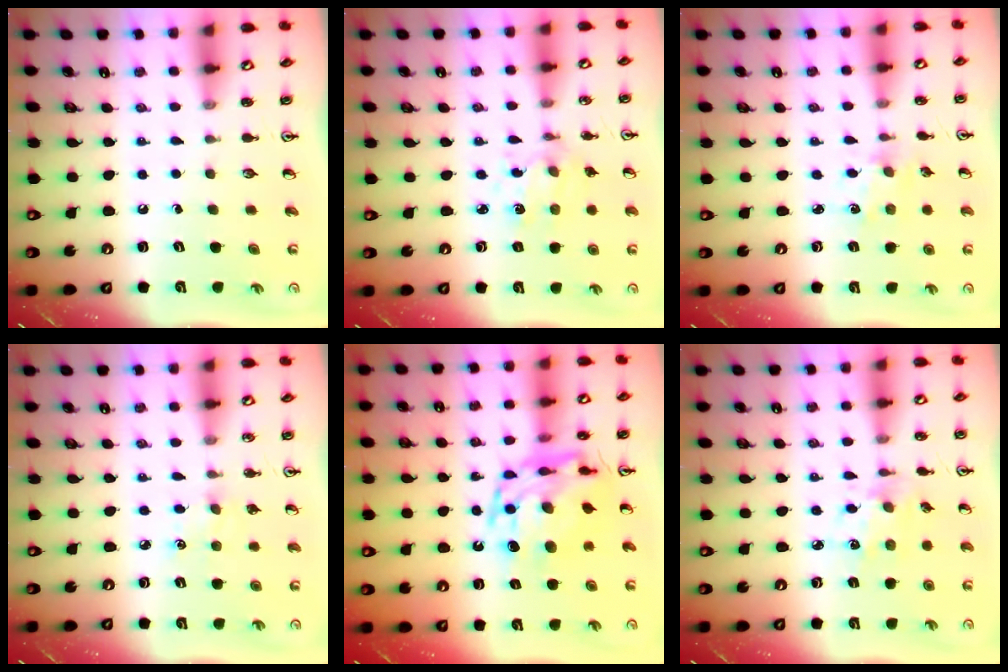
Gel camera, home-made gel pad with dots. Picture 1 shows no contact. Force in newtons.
{"total": 2.5, "press": 2.5, "slide": 0.6}
{"total": 1.5, "press": 1.5, "slide": 0.1}
{"total": 4.4, "press": 4.4, "slide": 0.6}
{"total": 16.0, "press": 15.9, "slide": 1.8}
{"total": 5.1, "press": 4.9, "slide": 1.4}